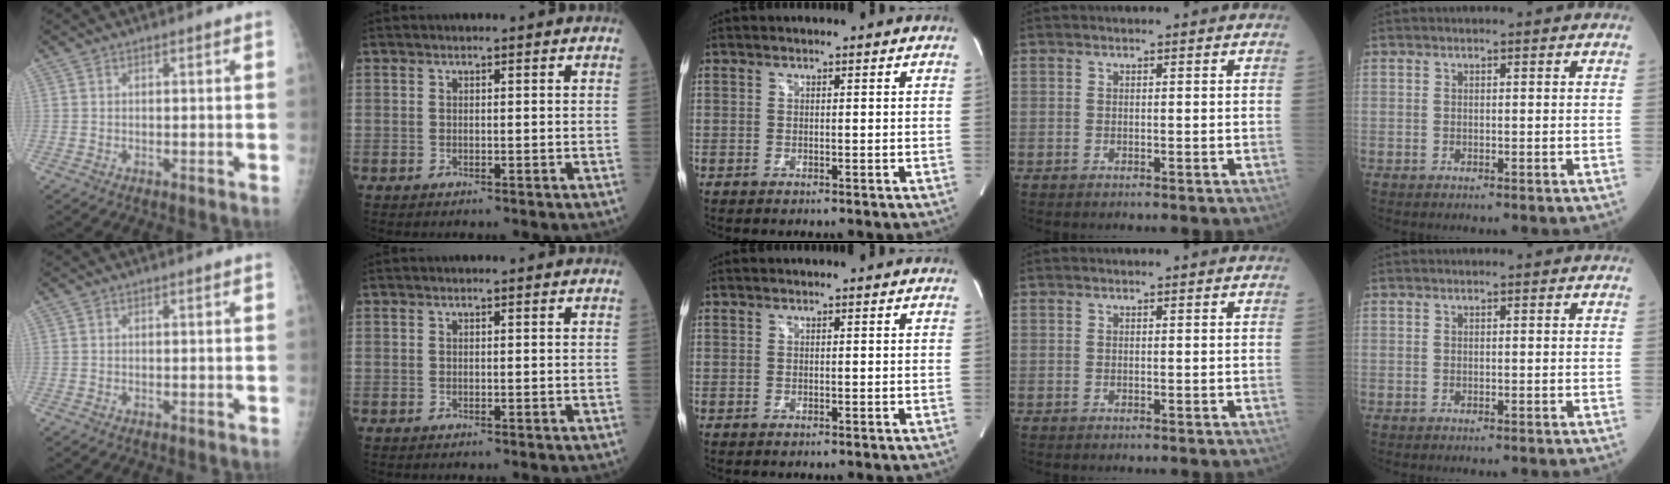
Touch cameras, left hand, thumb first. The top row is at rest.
{}